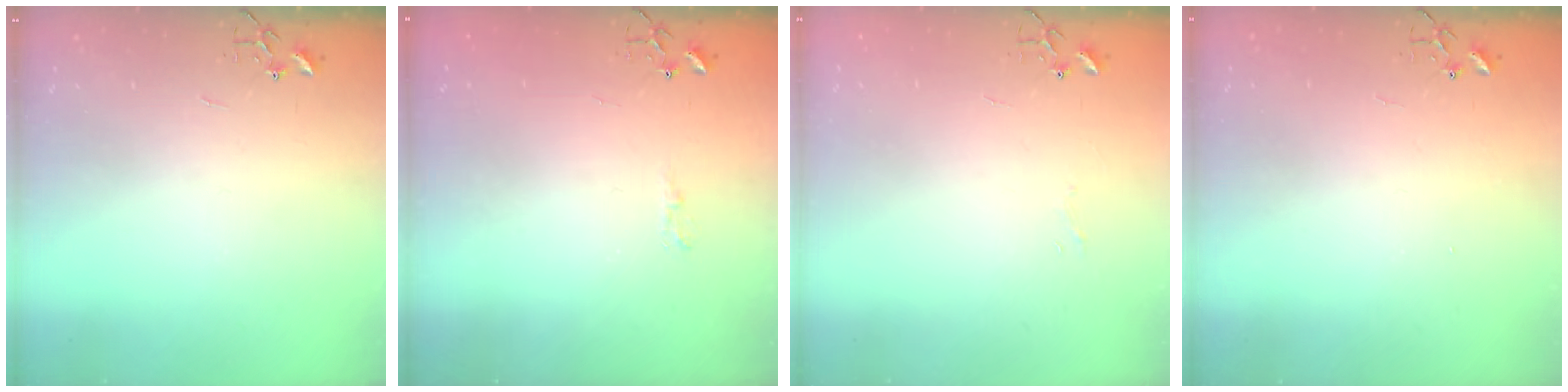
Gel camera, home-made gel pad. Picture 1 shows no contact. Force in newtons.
{"total": 5.1, "press": 5.1, "slide": 0.4}
{"total": 3.3, "press": 3.3, "slide": 0.3}
{"total": 1.1, "press": 1.1, "slide": 0.1}